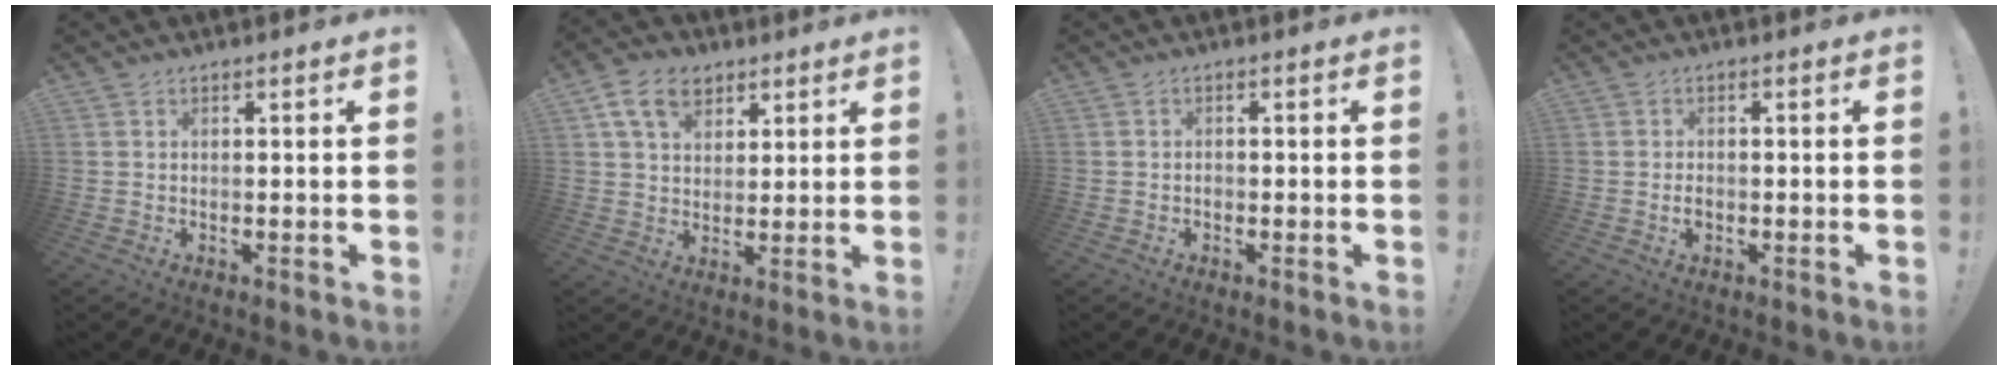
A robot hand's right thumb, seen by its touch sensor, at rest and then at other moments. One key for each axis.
{"total": 10.7, "fx": 5.7, "fy": 7.4, "fz": 5.4, "tx": -0.084, "ty": -0.013, "tz": 0.108}
{"total": 1.2, "fx": -0.8, "fy": 0.7, "fz": 0.4, "tx": -0.005, "ty": 0.003, "tz": -0.015}
{"total": 2.0, "fx": -0.8, "fy": 1.3, "fz": 1.2, "tx": -0.013, "ty": 0.000, "tz": -0.014}